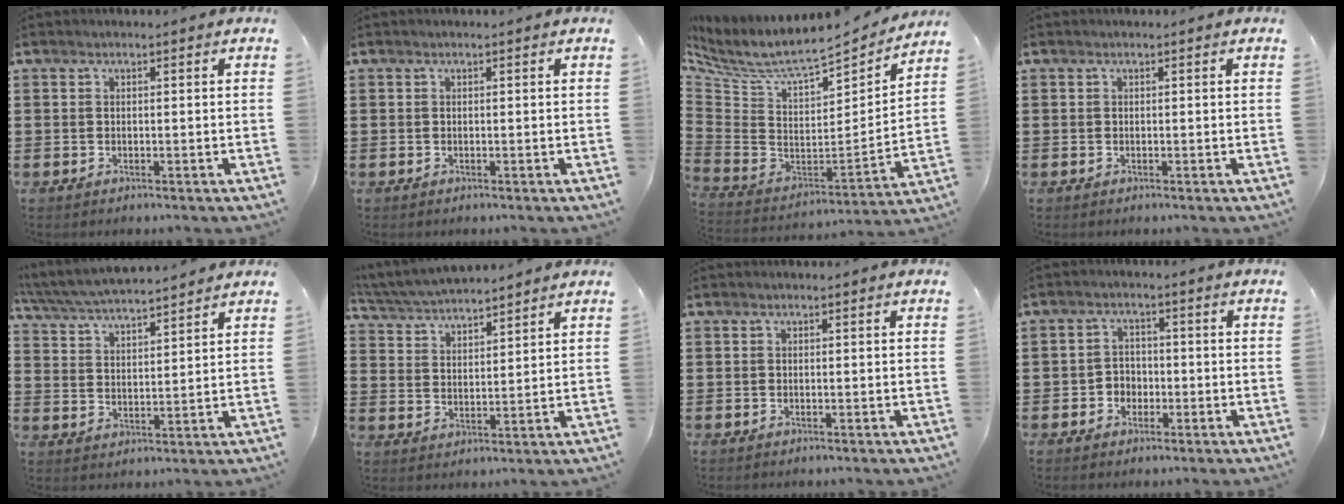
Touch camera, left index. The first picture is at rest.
{"total": 0.0}
{"total": 7.4, "force": [6.2, 1.5, 3.7], "torque": [-0.104, -0.056, 0.100]}
{"total": 0.0}
{"total": 5.2, "force": [4.9, 0.0, 1.4], "torque": [-0.050, -0.027, 0.084]}
{"total": 4.9, "force": [4.8, 0.2, 0.8], "torque": [-0.038, -0.022, 0.086]}
{"total": 0.0}
{"total": 2.7, "force": [-1.2, 2.2, 0.9], "torque": [-0.024, 0.005, -0.029]}